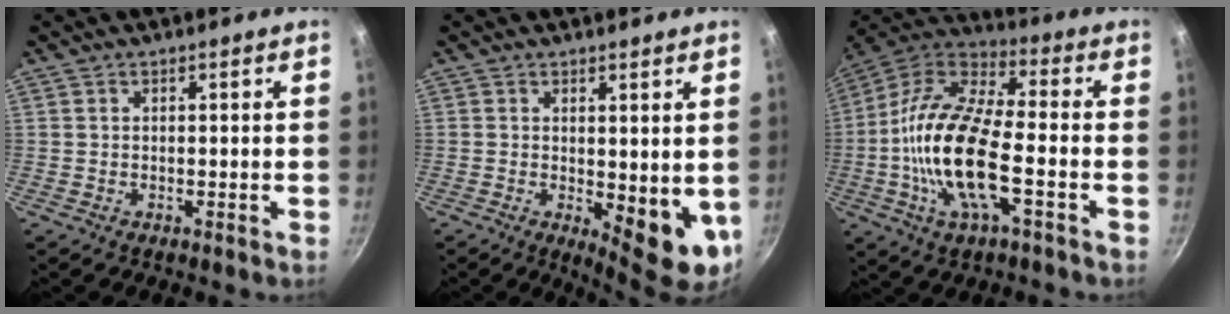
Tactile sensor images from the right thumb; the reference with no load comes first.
{"total": 8.8, "force": [0.1, 3.7, 8.0], "torque": [-0.086, -0.015, 0.011]}
{"total": 19.7, "force": [-4.2, 7.7, 17.7], "torque": [-0.346, 0.034, -0.099]}